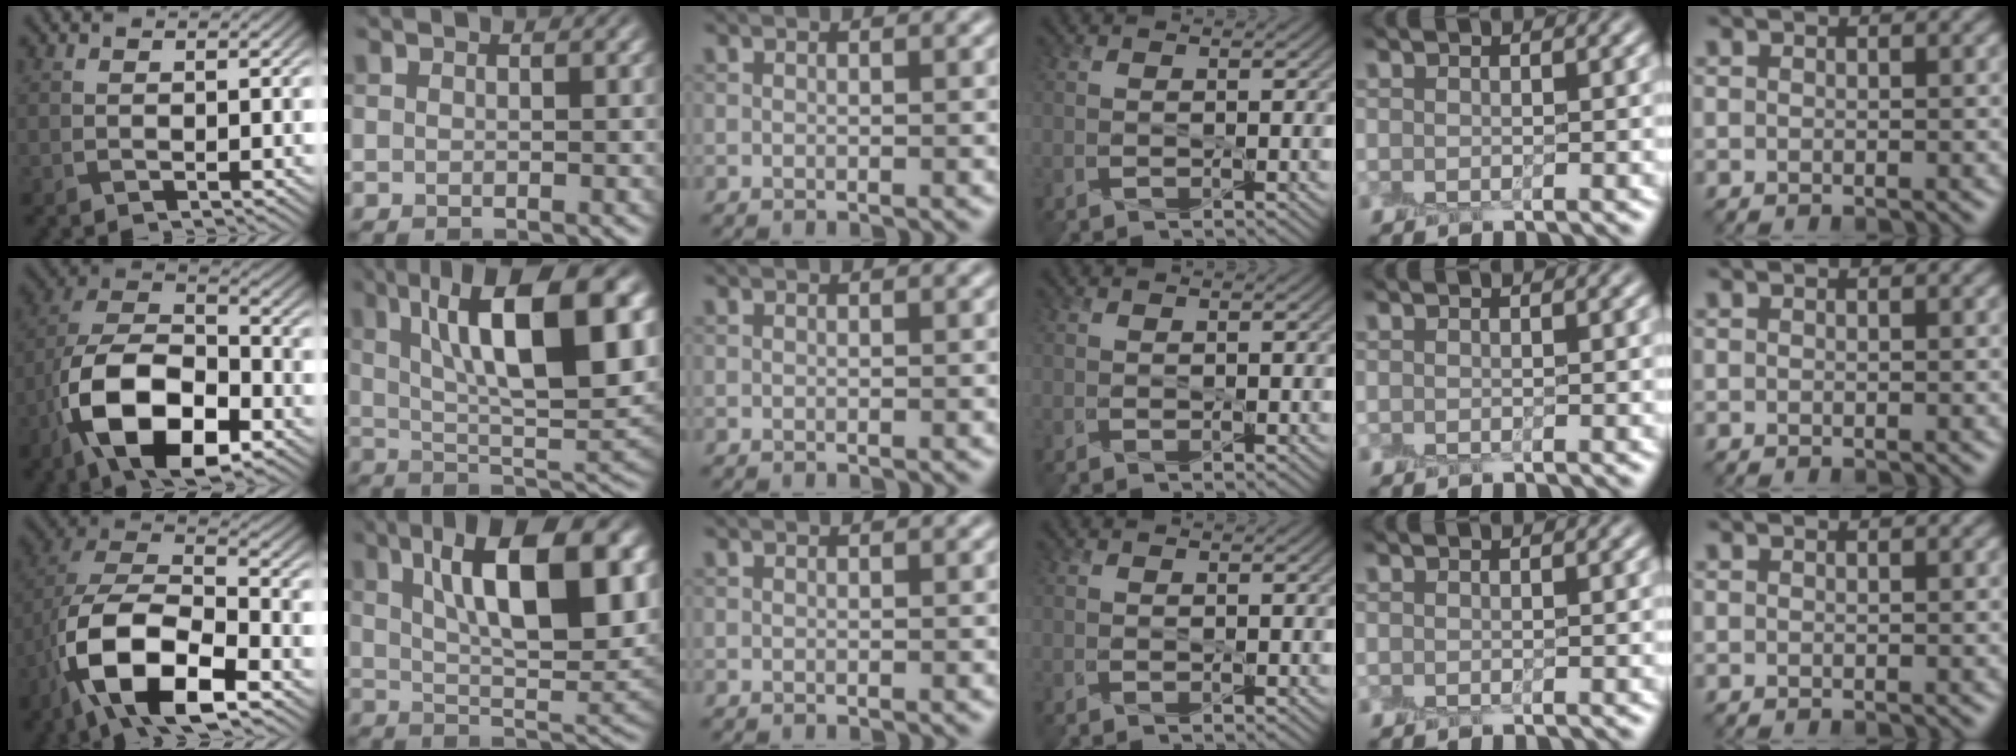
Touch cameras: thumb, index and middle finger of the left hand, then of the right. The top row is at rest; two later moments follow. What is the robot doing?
{"motion": "peel", "object": "shipping label"}